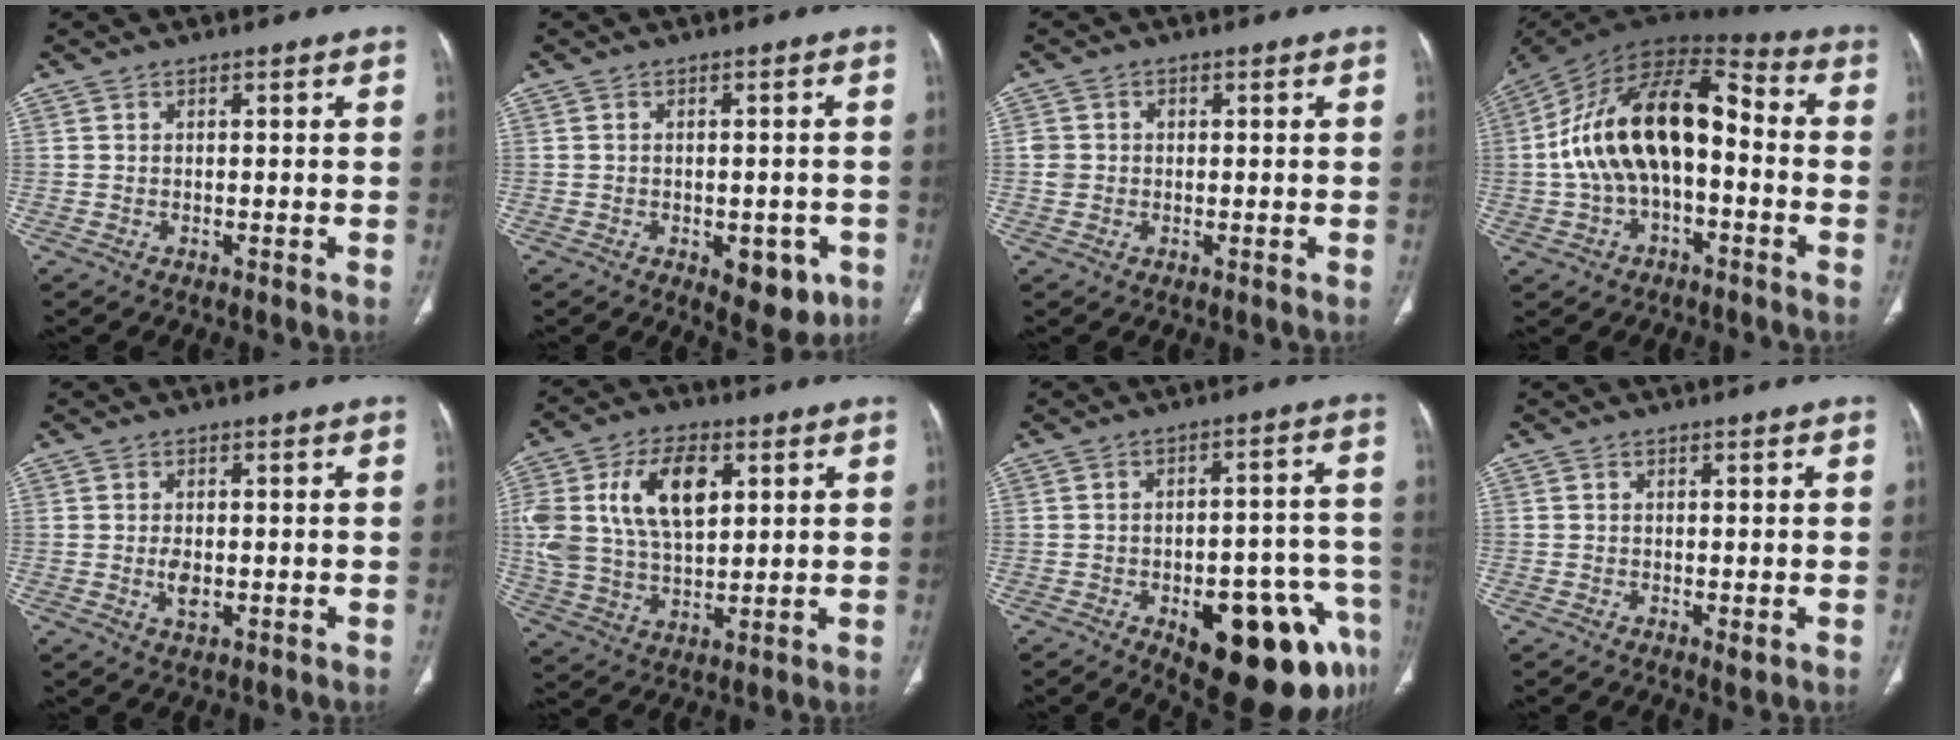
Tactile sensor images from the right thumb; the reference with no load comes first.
{"total": 7.6, "force": [-3.1, 4.2, 5.6], "torque": [-0.045, 0.008, -0.028]}
{"total": 2.6, "force": [0.0, 2.4, 0.9], "torque": [-0.009, 0.008, 0.002]}
{"total": 19.8, "force": [-1.2, 10.7, 16.7], "torque": [-0.292, 0.055, -0.026]}
{"total": 3.2, "force": [-0.4, 1.9, 2.5], "torque": [-0.045, -0.004, -0.006]}
{"total": 17.2, "force": [5.0, 10.1, 13.0], "torque": [-0.243, -0.004, 0.096]}
{"total": 21.4, "force": [-9.7, 9.1, 16.8], "torque": [-0.149, 0.051, -0.112]}
{"total": 1.4, "force": [-0.4, 0.6, 1.2], "torque": [-0.020, -0.004, -0.006]}